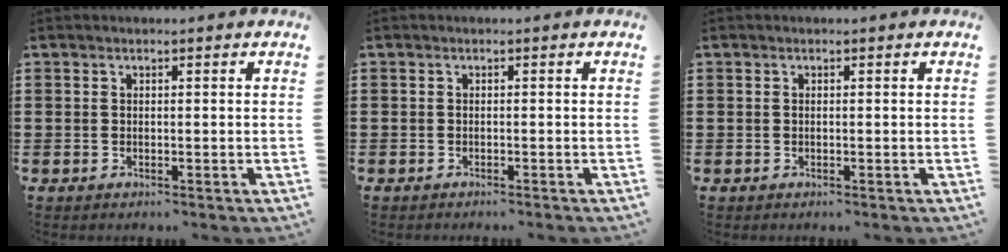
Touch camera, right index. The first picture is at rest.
{"total": 0.6, "force": [-0.6, -0.1, 0.0], "torque": [-0.002, -0.004, -0.011]}
{"total": 0.0}